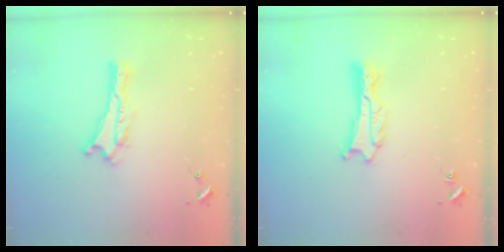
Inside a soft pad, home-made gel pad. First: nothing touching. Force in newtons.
{"total": 1.1, "press": 1.1, "slide": 0.2}